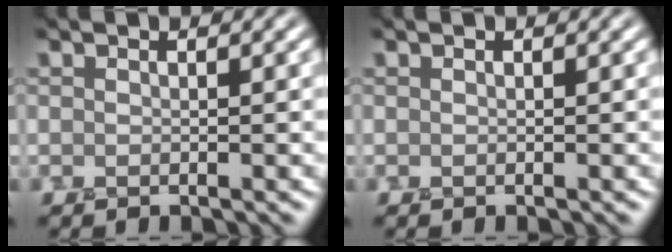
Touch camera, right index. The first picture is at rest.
{"total": 0.0}